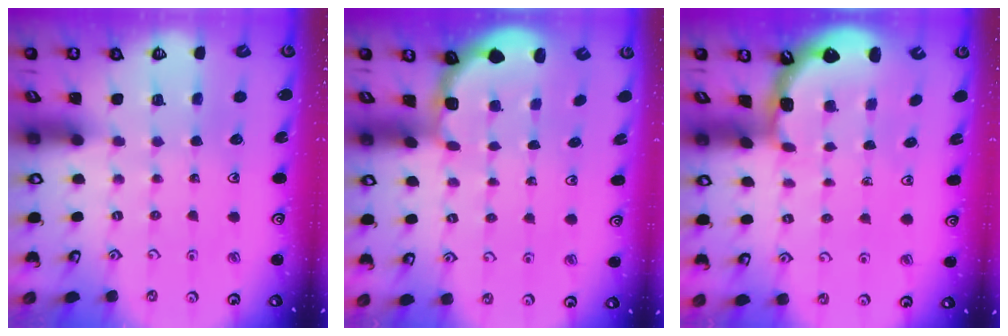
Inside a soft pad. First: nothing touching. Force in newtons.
{"total": 1.9, "press": 1.7, "slide": 0.8}
{"total": 1.4, "press": 1.4, "slide": 0.1}